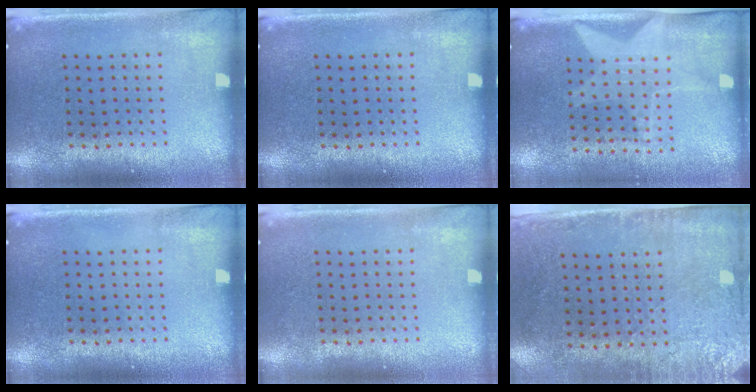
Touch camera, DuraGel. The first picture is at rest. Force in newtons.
{"total": 0.0}
{"total": 1.8, "press": 1.5, "slide": 1.0}
{"total": 0.0}
{"total": 0.0}
{"total": 2.8, "press": 2.3, "slide": 1.6}